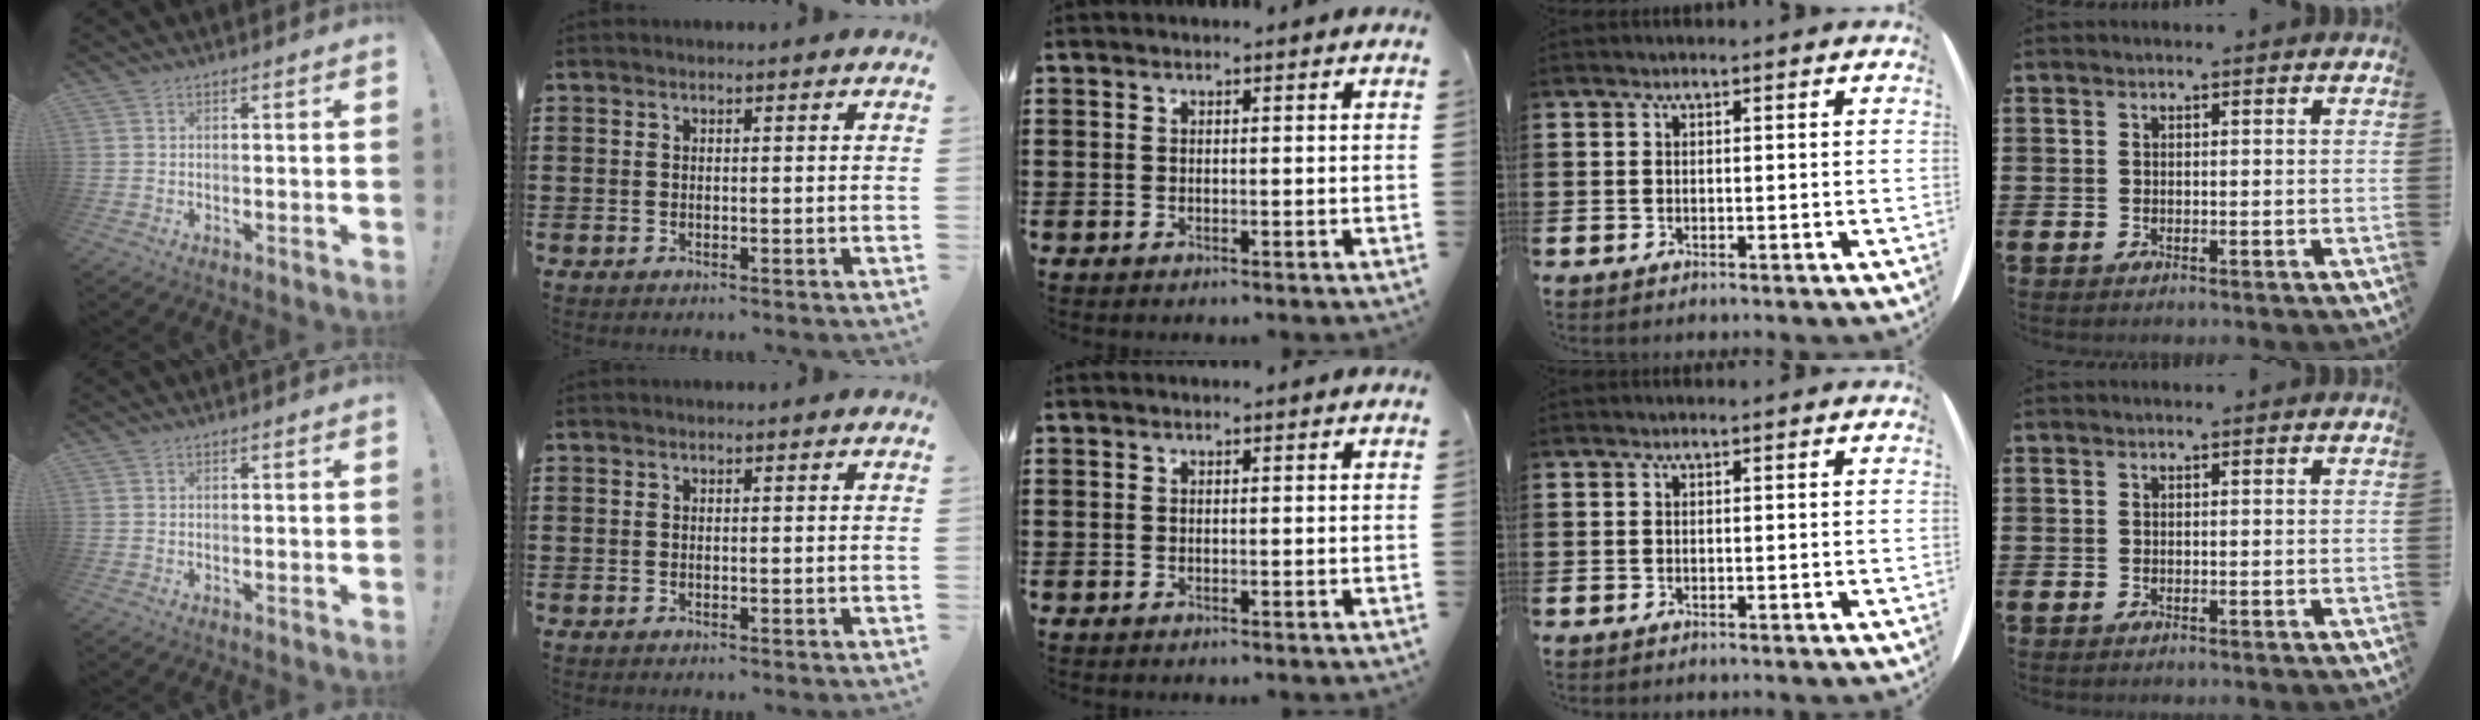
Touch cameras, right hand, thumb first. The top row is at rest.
{}